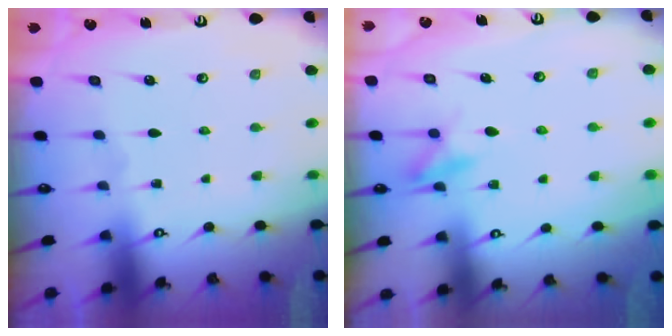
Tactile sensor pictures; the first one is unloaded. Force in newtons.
{"total": 8.5, "press": 8.4, "slide": 1.1}